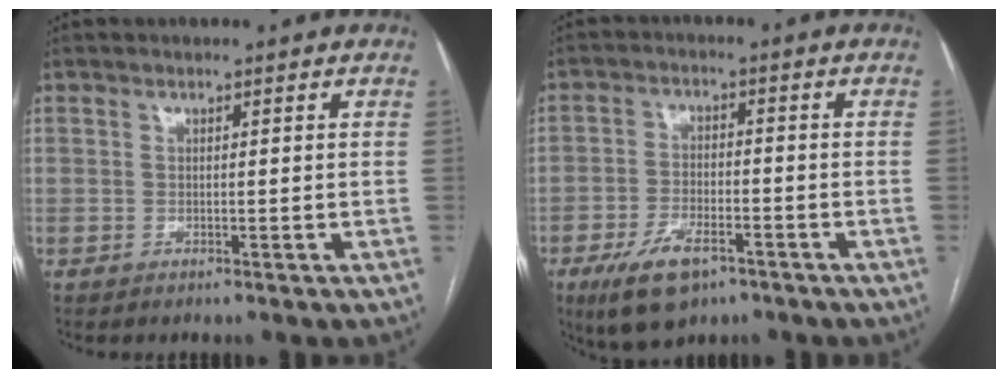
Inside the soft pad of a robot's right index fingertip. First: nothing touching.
{"total": 8.3, "force": [-4.9, 3.5, 5.7], "torque": [-0.113, -0.010, -0.079]}